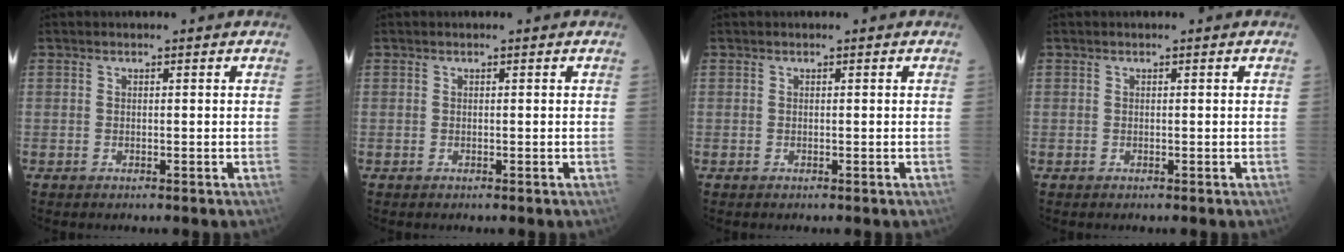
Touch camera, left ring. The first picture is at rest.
{"total": 0.0}
{"total": 0.0}
{"total": 0.0}